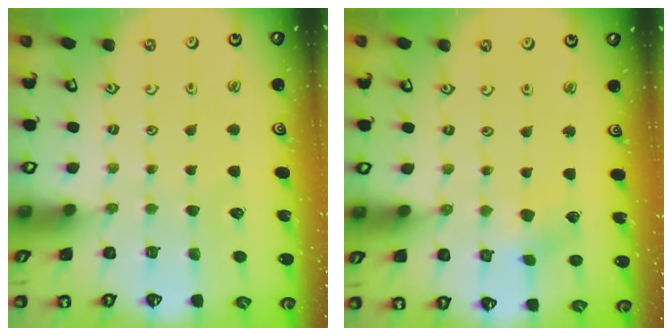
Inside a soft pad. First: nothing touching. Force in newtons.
{"total": 3.2, "press": 3.2, "slide": 0.4}